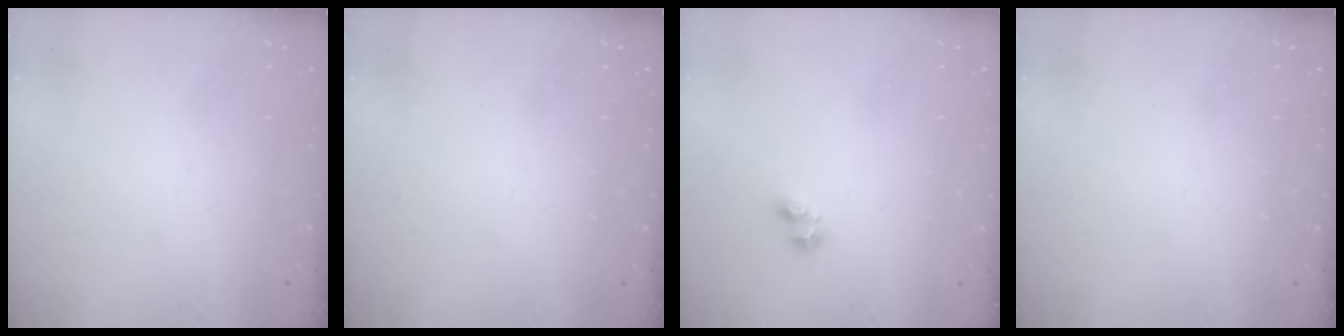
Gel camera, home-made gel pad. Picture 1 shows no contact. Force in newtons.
{"total": 0.0}
{"total": 2.2, "press": 2.2, "slide": 0.5}
{"total": 0.0}